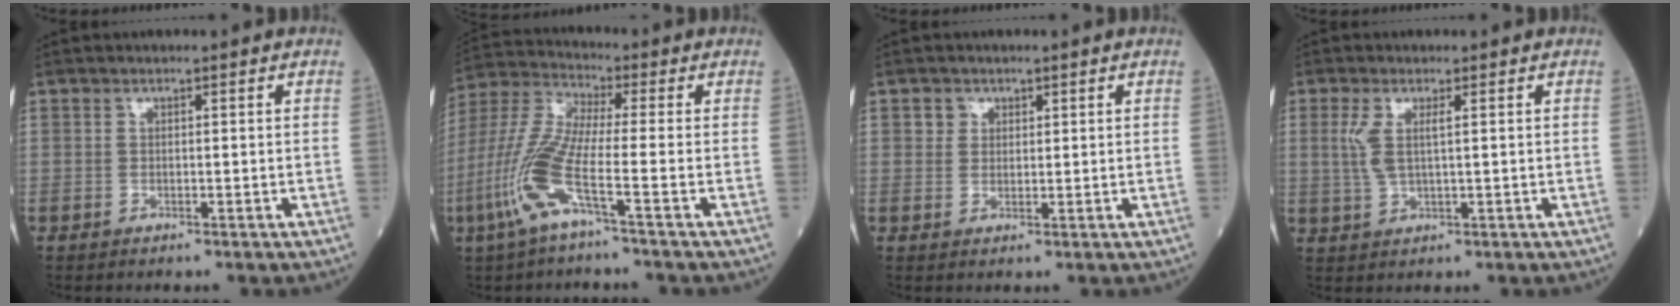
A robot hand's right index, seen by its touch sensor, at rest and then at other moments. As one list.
[{"total": 10.9, "force": [-4.3, 0.3, 10.0], "torque": [-0.233, -0.001, -0.096]}, {"total": 1.8, "force": [0.9, 1.6, 0.2], "torque": [0.005, 0.002, 0.009]}, {"total": 3.7, "force": [0.9, 0.8, 3.5], "torque": [-0.087, 0.005, 0.022]}]